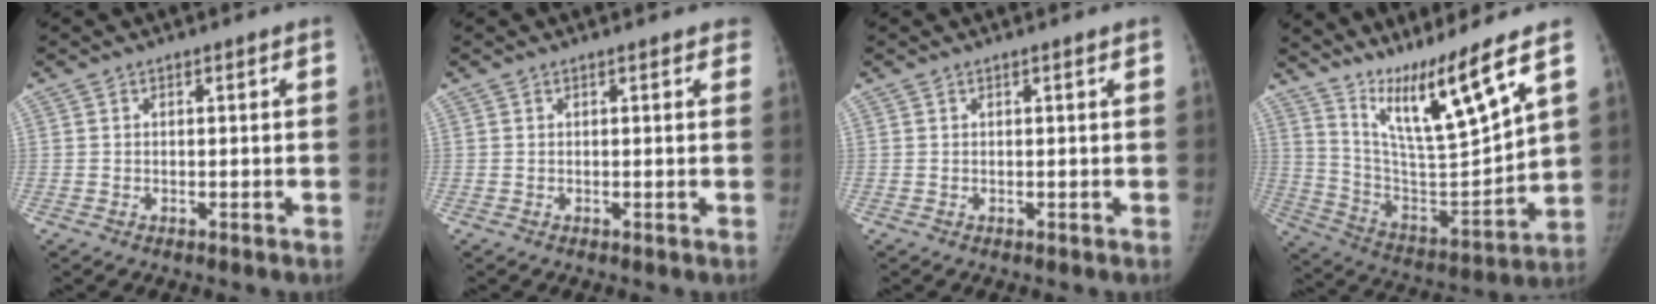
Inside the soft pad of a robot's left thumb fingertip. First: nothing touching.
{"total": 1.9, "force": [1.5, 0.9, 0.8], "torque": [0.007, 0.001, 0.006]}
{"total": 0.0}
{"total": 16.3, "force": [11.3, 0.5, 11.7], "torque": [-0.184, -0.079, 0.221]}